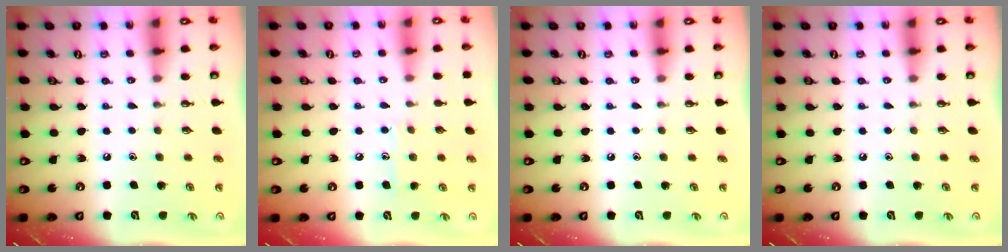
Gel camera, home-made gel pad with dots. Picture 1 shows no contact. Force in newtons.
{"total": 7.0, "press": 6.9, "slide": 0.6}
{"total": 0.0}
{"total": 0.0}